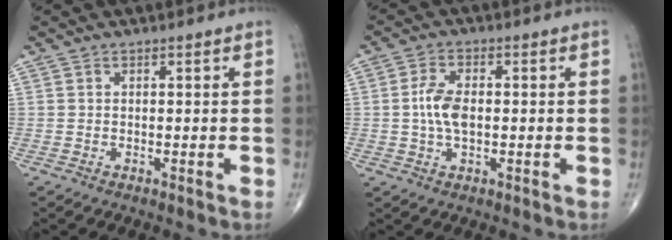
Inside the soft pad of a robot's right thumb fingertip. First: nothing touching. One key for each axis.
{"total": 5.8, "fx": -0.1, "fy": 3.0, "fz": 5.0, "tx": -0.105, "ty": 0.006, "tz": -0.006}